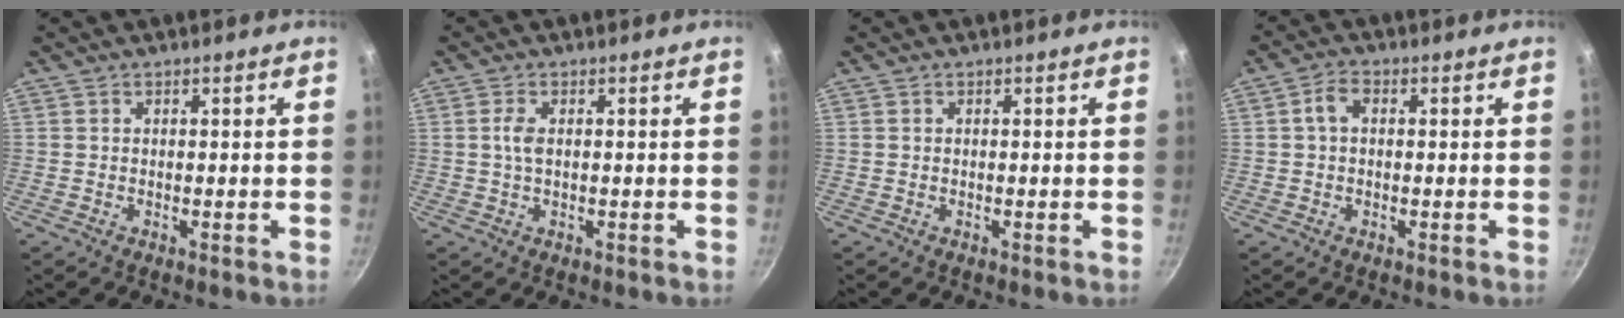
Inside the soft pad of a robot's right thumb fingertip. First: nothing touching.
{"total": 2.4, "force": [0.3, 1.0, 2.1], "torque": [-0.050, 0.003, 0.006]}
{"total": 0.0}
{"total": 3.3, "force": [0.4, 2.2, 2.5], "torque": [-0.046, 0.011, 0.003]}